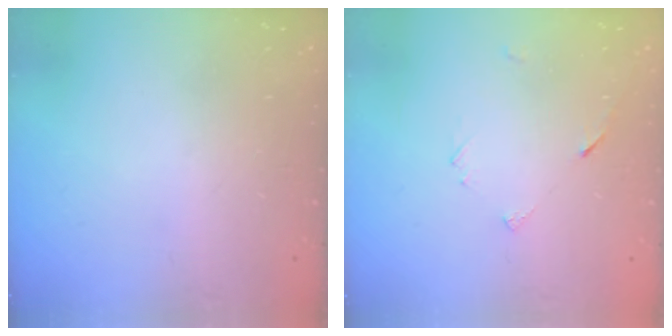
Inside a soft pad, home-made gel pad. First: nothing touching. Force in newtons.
{"total": 3.5, "press": 3.5, "slide": 0.3}